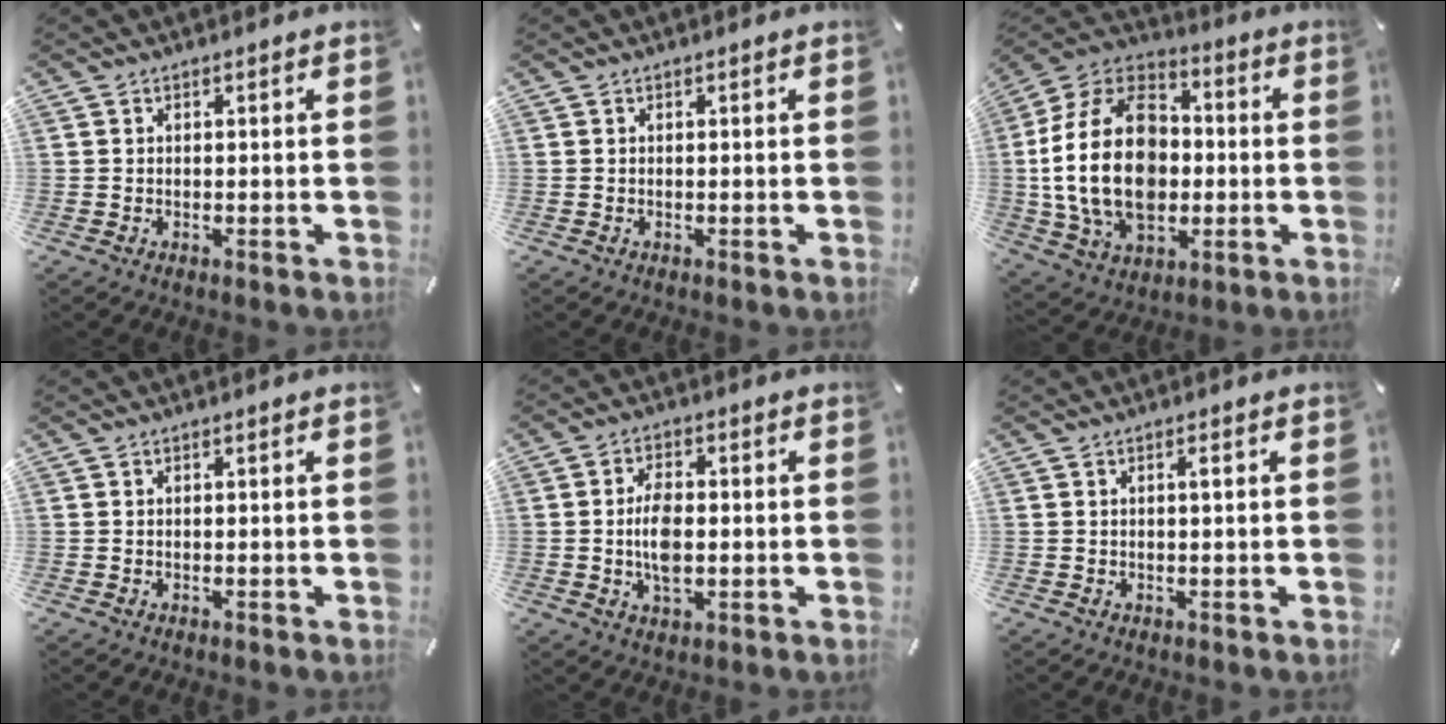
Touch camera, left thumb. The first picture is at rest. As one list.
[{"total": 0.0}, {"total": 23.2, "force": [-1.6, 16.8, 16.0], "torque": [-0.334, 0.010, -0.026]}, {"total": 0.0}, {"total": 7.0, "force": [-0.5, 4.0, 5.8], "torque": [-0.117, -0.001, -0.013]}, {"total": 1.2, "force": [0.2, 0.1, 1.2], "torque": [-0.024, 0.000, 0.003]}]